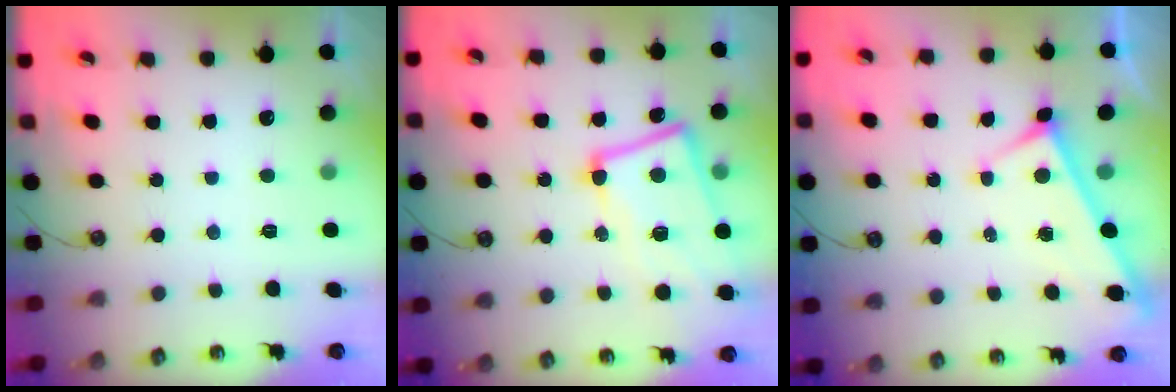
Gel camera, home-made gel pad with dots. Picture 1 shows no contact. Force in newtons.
{"total": 7.8, "press": 7.5, "slide": 2.0}
{"total": 3.9, "press": 3.9, "slide": 0.3}